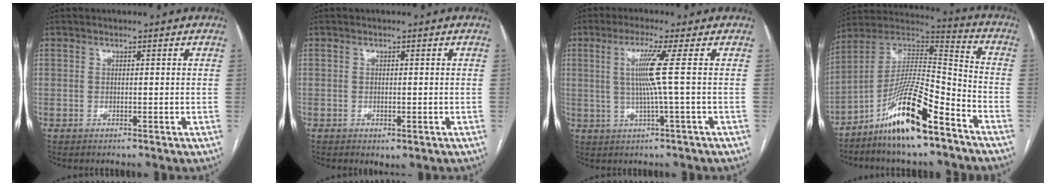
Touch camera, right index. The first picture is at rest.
{"total": 1.3, "force": [-0.6, 0.7, 1.0], "torque": [-0.016, -0.002, -0.001]}
{"total": 5.9, "force": [0.7, -1.9, 5.6], "torque": [-0.112, -0.002, 0.016]}
{"total": 16.0, "force": [-10.2, 2.1, 12.2], "torque": [-0.227, 0.008, -0.181]}